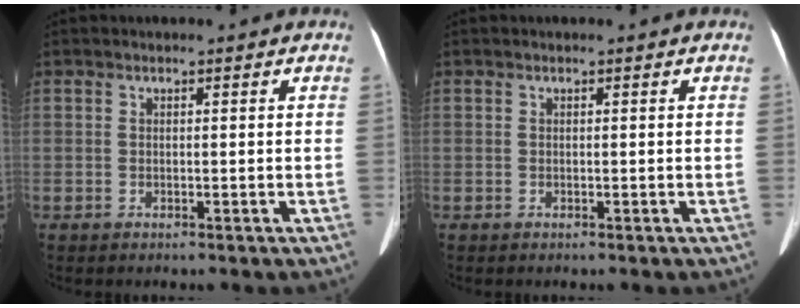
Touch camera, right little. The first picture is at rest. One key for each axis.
{"total": 0.0}